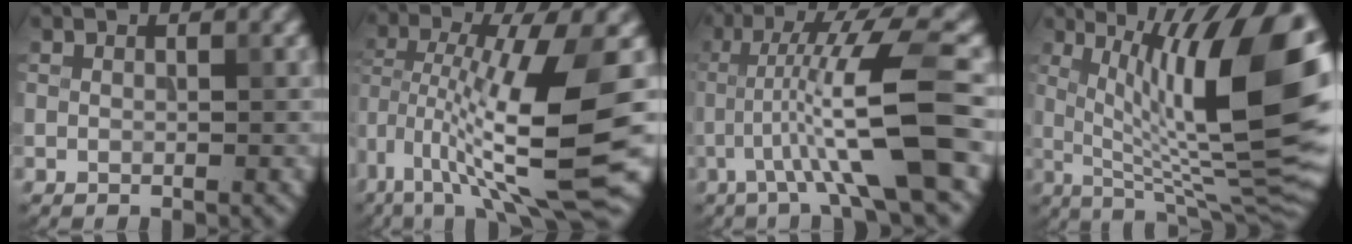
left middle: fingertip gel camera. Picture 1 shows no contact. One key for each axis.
{"total": 11.9, "fx": -2.8, "fy": 2.7, "fz": 11.3, "tx": -0.207, "ty": 0.003, "tz": -0.050}
{"total": 8.8, "fx": -2.2, "fy": 0.6, "fz": 8.6, "tx": -0.147, "ty": 0.017, "tz": -0.034}
{"total": 15.2, "fx": 2.7, "fy": 4.3, "fz": 14.3, "tx": -0.198, "ty": 0.001, "tz": 0.041}